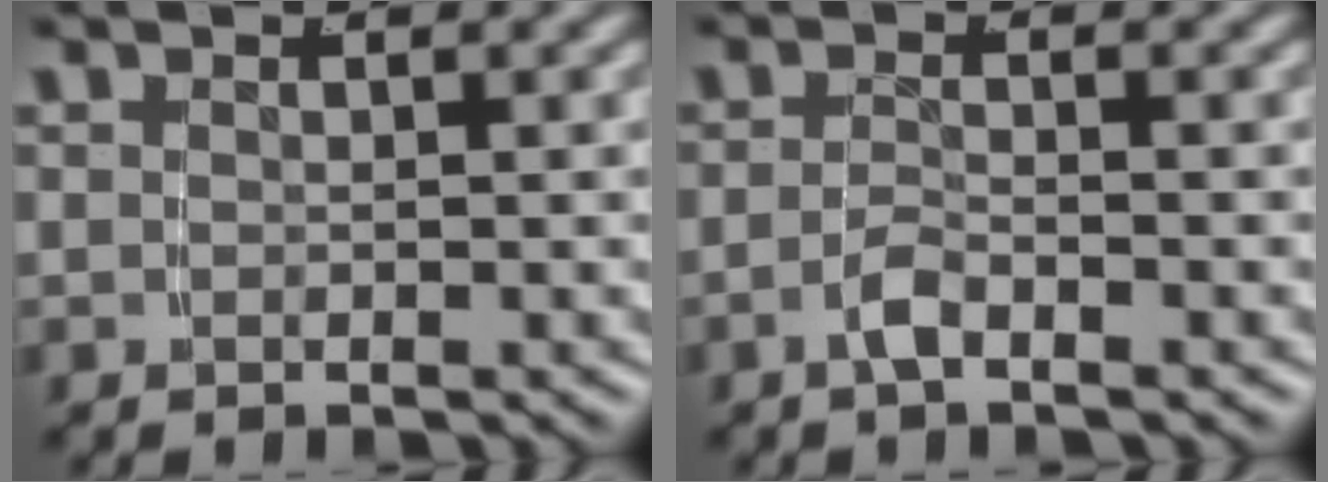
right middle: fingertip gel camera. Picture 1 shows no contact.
{"total": 1.8, "force": [-1.5, -0.4, 0.9], "torque": [-0.016, 0.002, -0.030]}